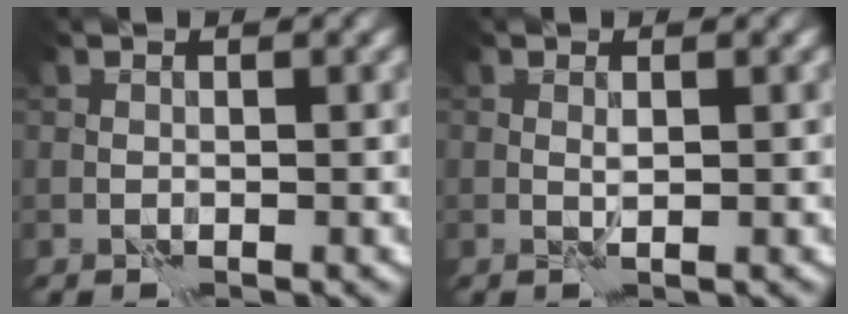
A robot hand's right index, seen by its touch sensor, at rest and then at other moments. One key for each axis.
{"total": 0.7, "fx": 0.4, "fy": -0.1, "fz": 0.5, "tx": -0.013, "ty": -0.001, "tz": 0.009}